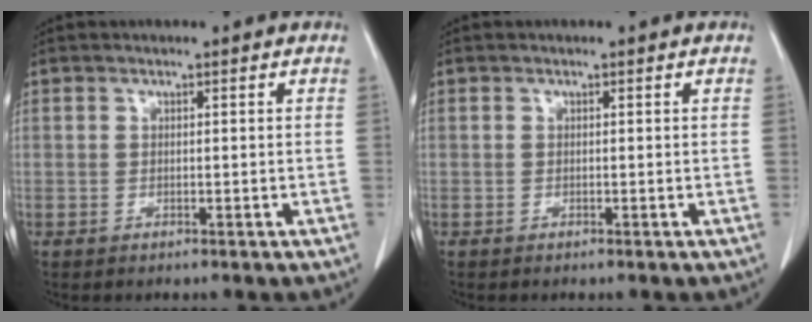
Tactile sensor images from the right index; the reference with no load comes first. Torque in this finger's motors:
{"motor_torque": [0.03, -0.04, -0.02, 0.01]}